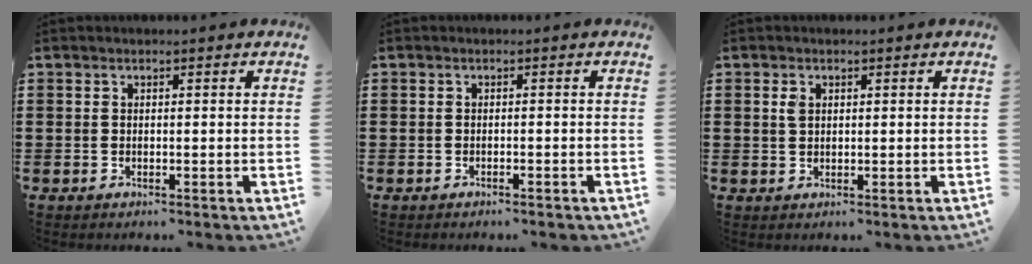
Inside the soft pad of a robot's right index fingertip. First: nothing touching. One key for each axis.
{"total": 0.7, "fx": -0.7, "fy": 0.0, "fz": 0.2, "tx": -0.005, "ty": -0.003, "tz": -0.014}
{"total": 1.6, "fx": 0.6, "fy": 1.0, "fz": 1.2, "tx": -0.027, "ty": 0.005, "tz": 0.010}